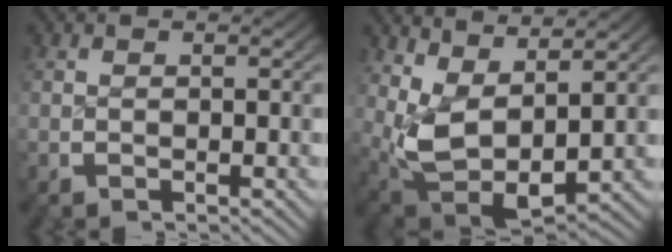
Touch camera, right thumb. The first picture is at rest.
{"total": 9.9, "force": [-0.3, 7.0, 7.0], "torque": [-0.175, -0.060, 0.018]}